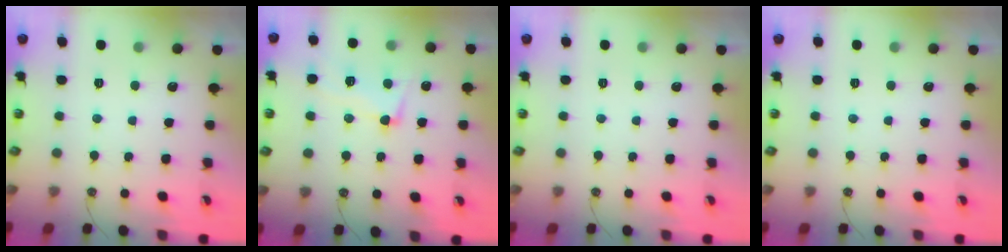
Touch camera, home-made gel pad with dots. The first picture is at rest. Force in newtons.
{"total": 4.5, "press": 4.3, "slide": 1.3}
{"total": 0.0}
{"total": 0.0}